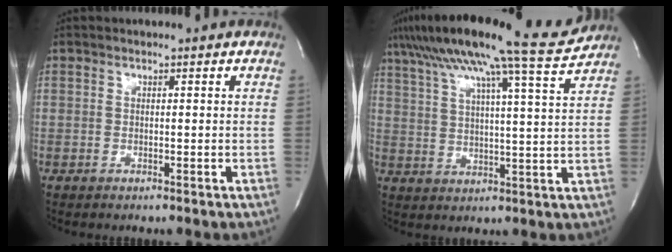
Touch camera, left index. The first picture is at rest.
{"total": 16.8, "force": [14.3, -1.6, 8.8], "torque": [-0.155, -0.015, 0.208]}